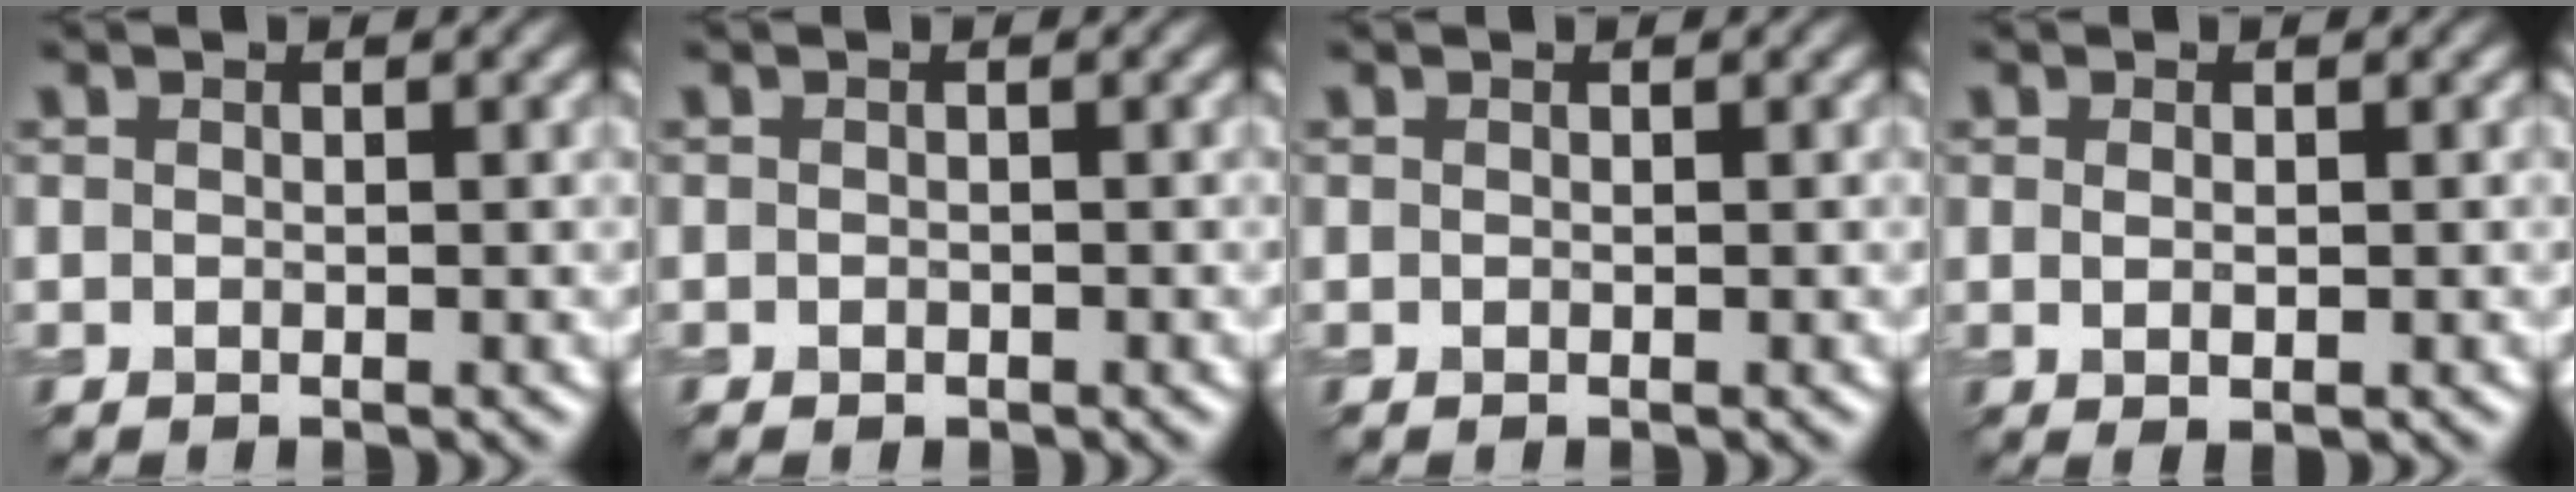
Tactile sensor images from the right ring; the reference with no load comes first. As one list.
[{"total": 0.6, "force": [-0.4, 0.3, 0.3], "torque": [-0.003, -0.003, -0.005]}, {"total": 0.0}, {"total": 1.1, "force": [-0.1, 0.3, 1.1], "torque": [-0.021, -0.003, 0.000]}]